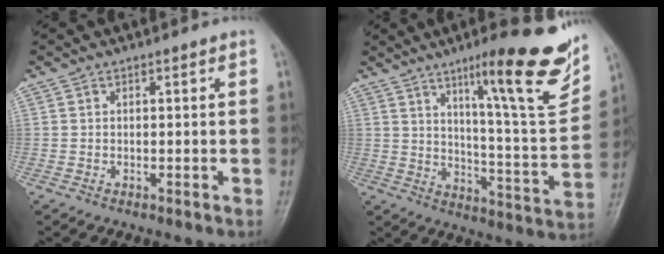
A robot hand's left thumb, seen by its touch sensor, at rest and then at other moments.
{"total": 21.4, "force": [11.9, 3.5, 17.4], "torque": [-0.211, -0.054, 0.178]}